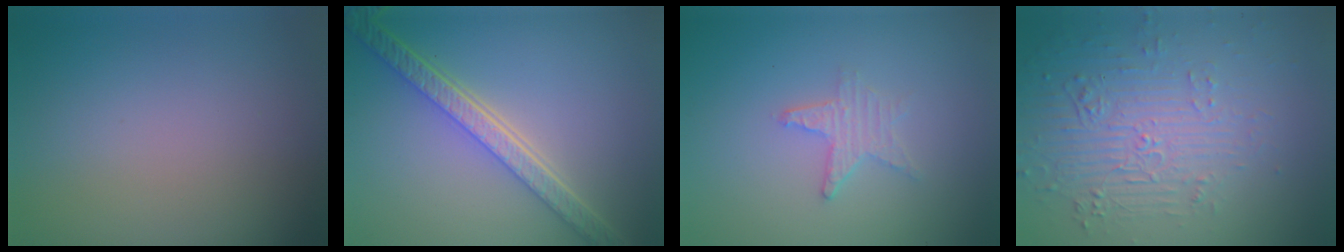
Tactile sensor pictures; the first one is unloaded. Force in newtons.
{"total": 5.6, "press": 4.2, "slide": 3.7}
{"total": 2.1, "press": 2.0, "slide": 0.4}
{"total": 6.0, "press": 3.6, "slide": 4.8}